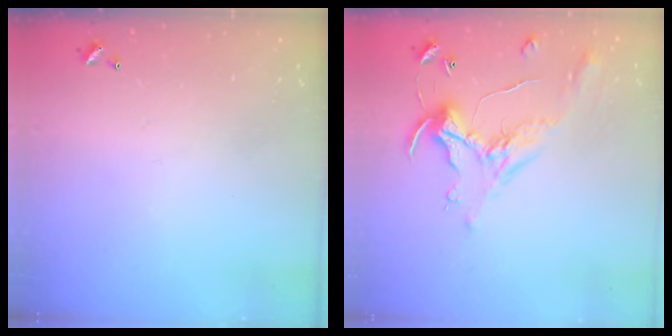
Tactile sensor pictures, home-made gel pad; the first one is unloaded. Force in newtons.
{"total": 1.1, "press": 0.8, "slide": 0.9}